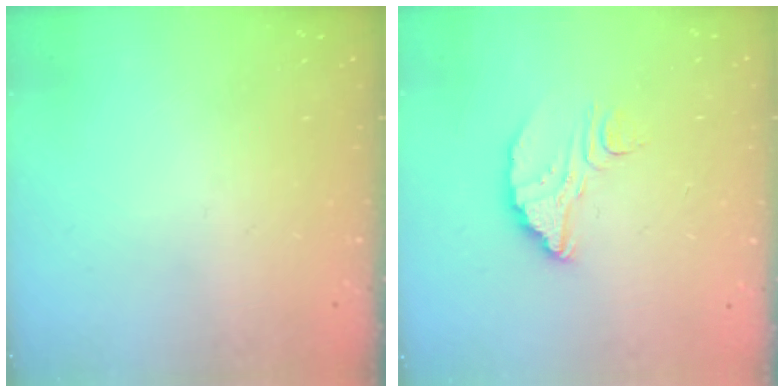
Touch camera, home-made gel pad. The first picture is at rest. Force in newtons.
{"total": 7.2, "press": 7.2, "slide": 0.6}